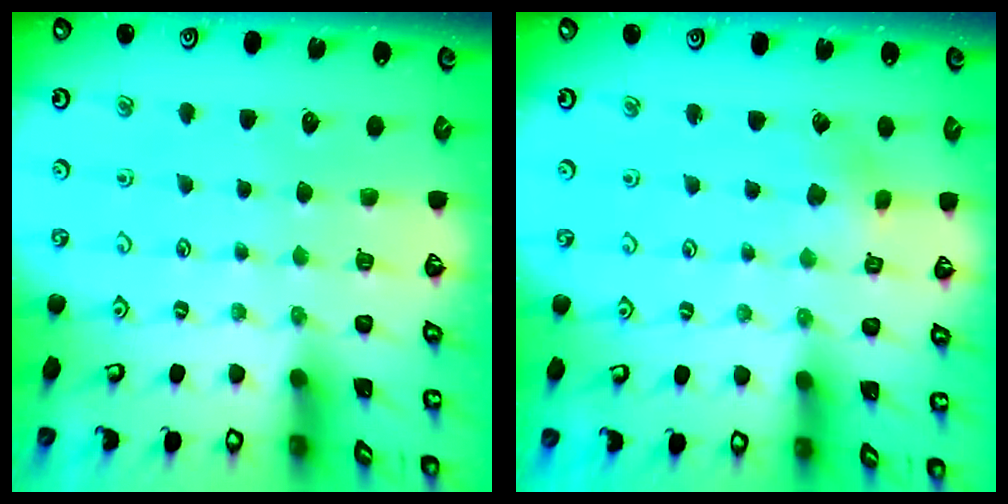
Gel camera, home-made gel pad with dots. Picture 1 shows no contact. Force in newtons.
{"total": 1.8, "press": 1.8, "slide": 0.2}